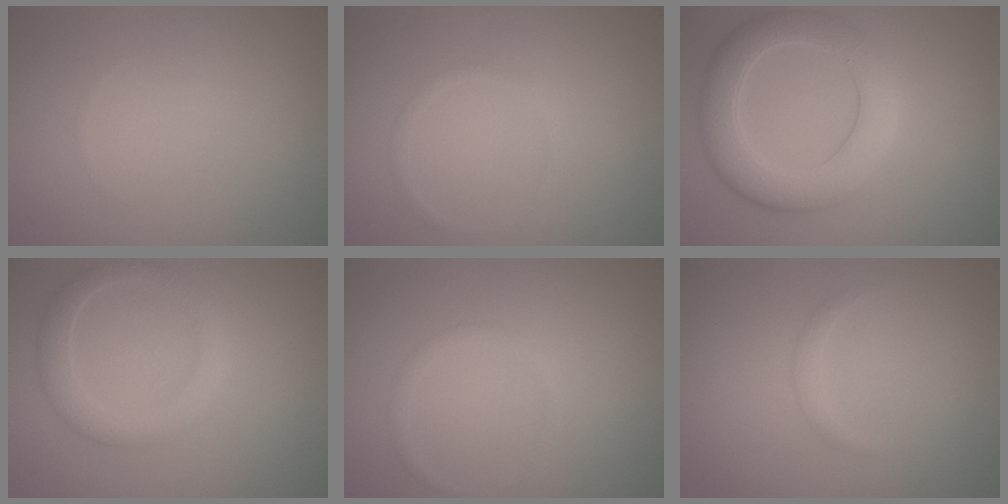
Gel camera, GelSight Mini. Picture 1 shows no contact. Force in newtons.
{"total": 0.7, "press": 0.7, "slide": 0.0}
{"total": 5.8, "press": 5.8, "slide": 0.5}
{"total": 2.7, "press": 2.7, "slide": 0.0}
{"total": 0.8, "press": 0.8, "slide": 0.0}
{"total": 0.8, "press": 0.8, "slide": 0.1}